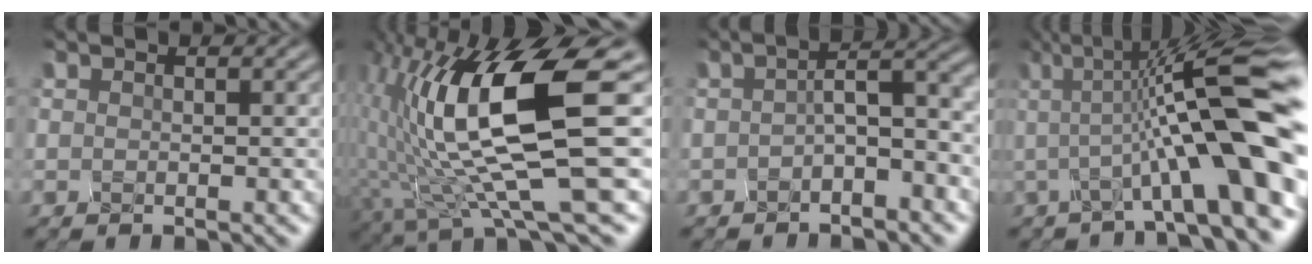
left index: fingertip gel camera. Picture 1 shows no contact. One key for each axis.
{"total": 13.6, "fx": 1.2, "fy": 3.5, "fz": 13.1, "tx": -0.228, "ty": -0.007, "tz": 0.020}
{"total": 5.2, "fx": -0.5, "fy": 2.0, "fz": 4.7, "tx": -0.072, "ty": 0.013, "tz": -0.017}
{"total": 12.2, "fx": -0.9, "fy": 2.3, "fz": 12.0, "tx": -0.159, "ty": 0.027, "tz": -0.027}